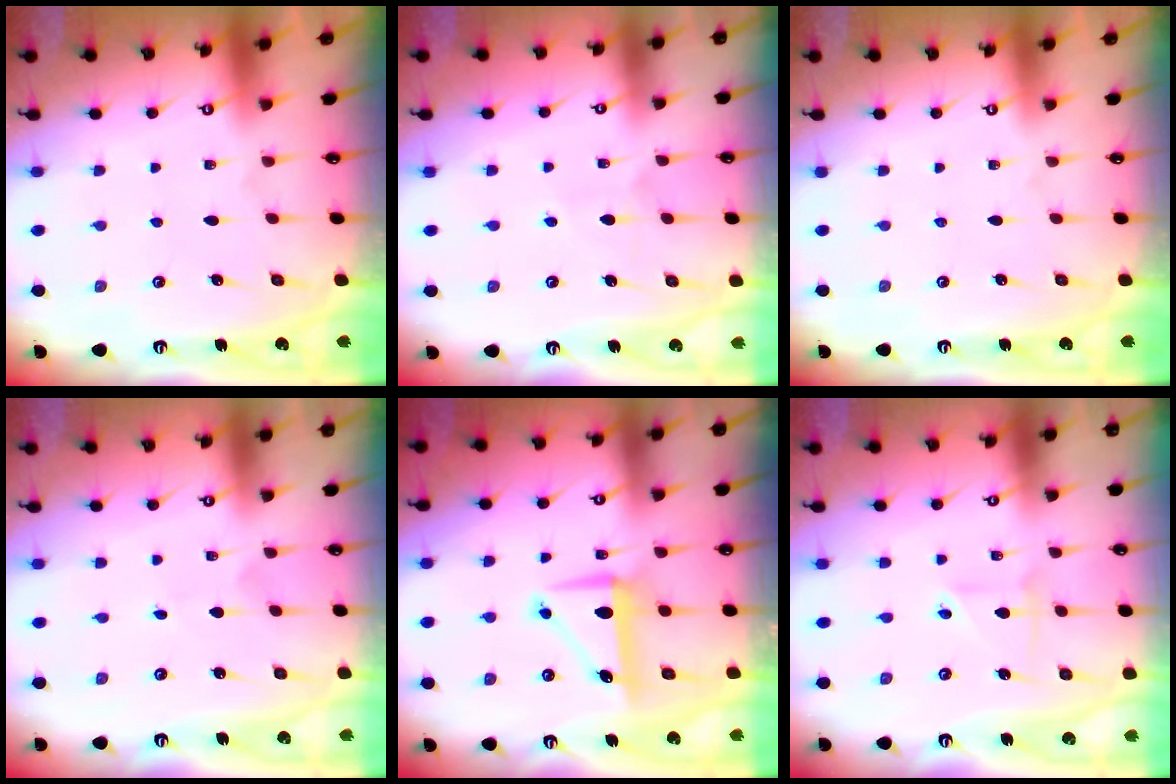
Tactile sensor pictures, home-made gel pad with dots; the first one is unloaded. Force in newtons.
{"total": 4.7, "press": 4.7, "slide": 0.5}
{"total": 0.0}
{"total": 0.0}
{"total": 8.3, "press": 8.3, "slide": 0.4}
{"total": 2.7, "press": 2.5, "slide": 1.0}